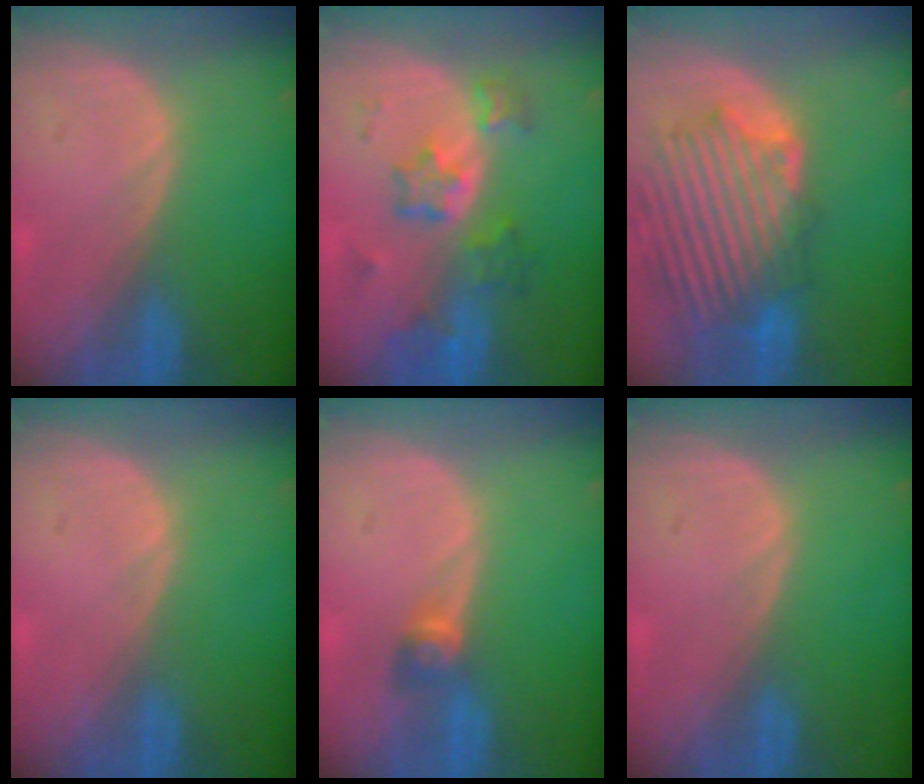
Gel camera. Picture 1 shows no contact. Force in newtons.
{"total": 7.1, "press": 6.5, "slide": 2.9}
{"total": 11.4, "press": 10.8, "slide": 3.5}
{"total": 0.0}
{"total": 2.6, "press": 2.4, "slide": 1.0}
{"total": 0.0}